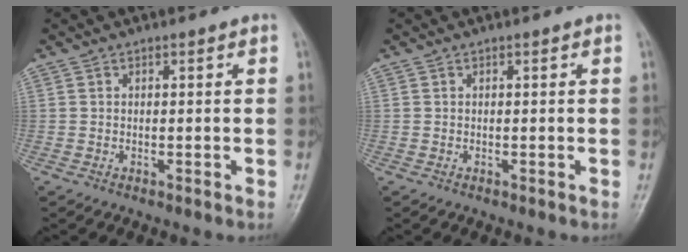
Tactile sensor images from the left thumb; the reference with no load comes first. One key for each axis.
{"total": 0.0}